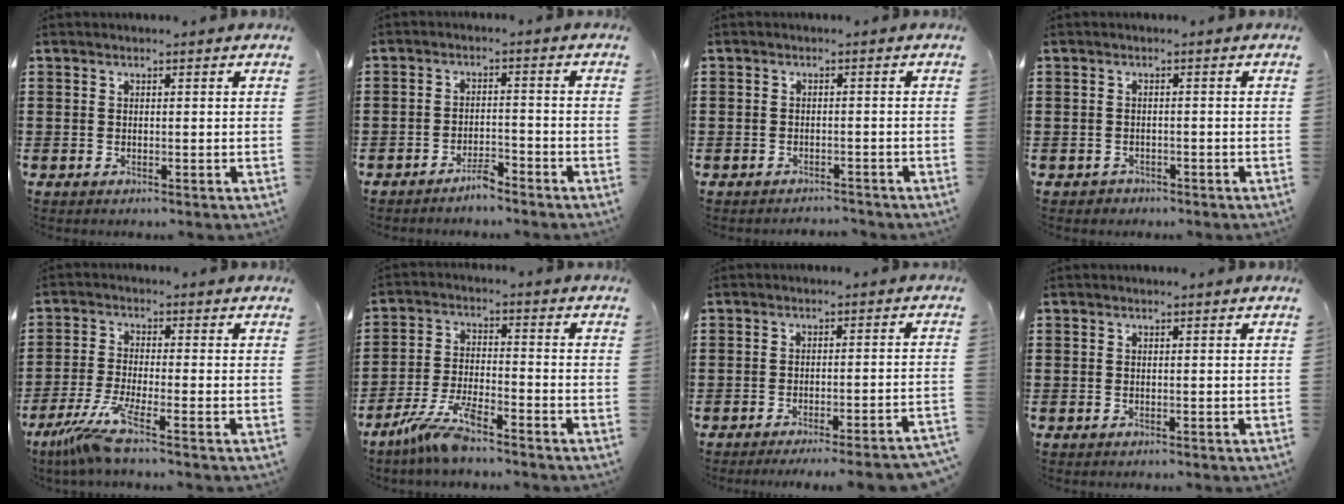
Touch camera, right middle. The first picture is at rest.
{"total": 3.0, "force": [-3.0, 0.4, 0.4], "torque": [-0.013, 0.005, -0.061]}
{"total": 1.9, "force": [-1.8, 0.4, -0.3], "torque": [0.000, 0.003, -0.043]}
{"total": 1.0, "force": [-0.9, 0.5, 0.0], "torque": [-0.004, 0.003, -0.021]}
{"total": 6.0, "force": [-4.2, -0.2, 4.4], "torque": [-0.113, -0.025, -0.086]}
{"total": 7.2, "force": [-5.6, 0.9, 4.4], "torque": [-0.104, -0.011, -0.111]}
{"total": 3.1, "force": [-2.8, -0.6, 1.1], "torque": [-0.018, -0.002, -0.058]}
{"total": 0.0}